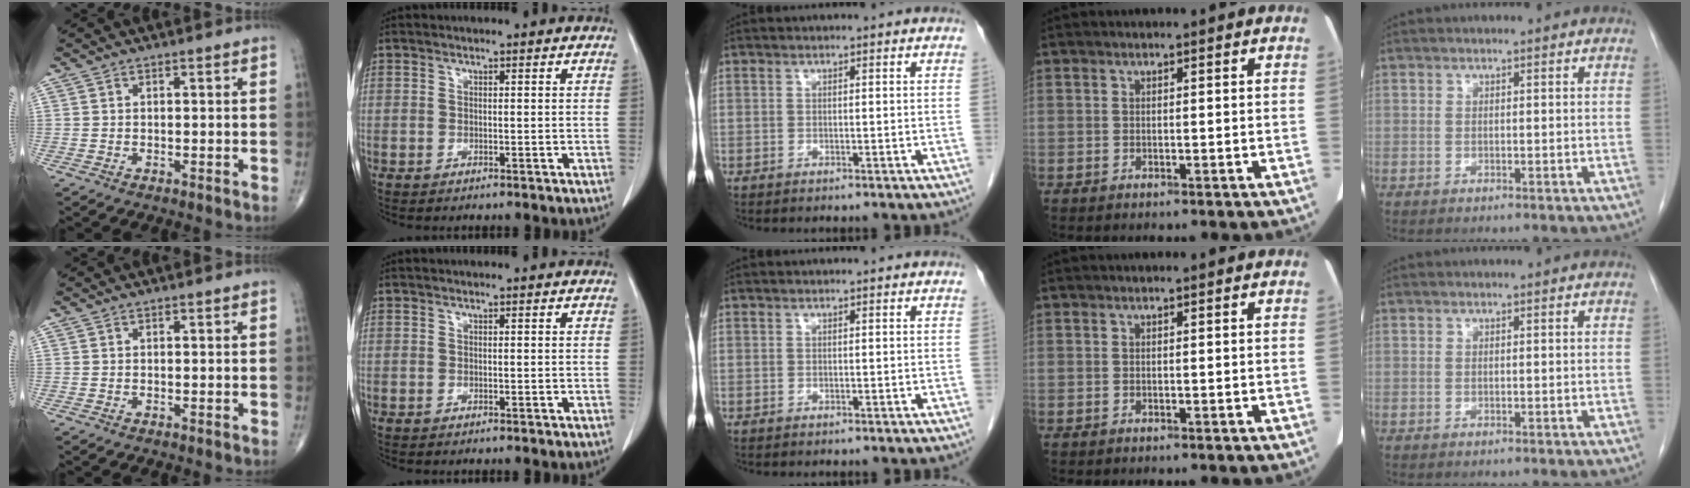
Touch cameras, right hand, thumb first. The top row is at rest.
{}